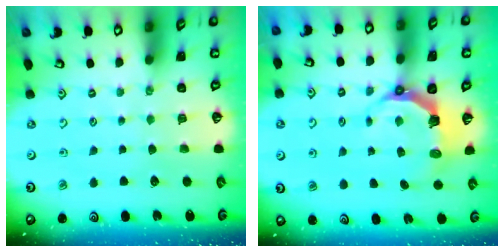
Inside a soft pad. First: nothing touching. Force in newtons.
{"total": 7.0, "press": 5.3, "slide": 4.5}